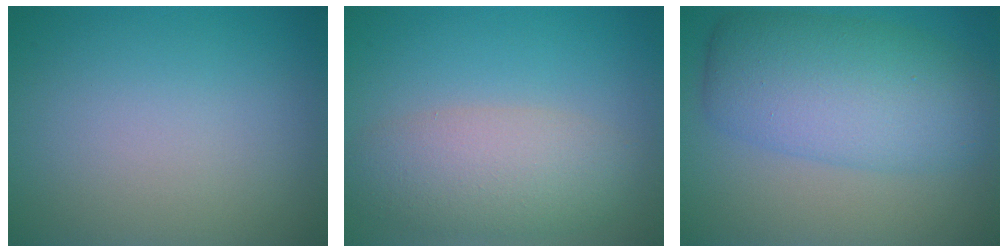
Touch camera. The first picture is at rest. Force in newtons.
{"total": 5.0, "press": 5.0, "slide": 0.3}
{"total": 7.9, "press": 7.9, "slide": 0.1}